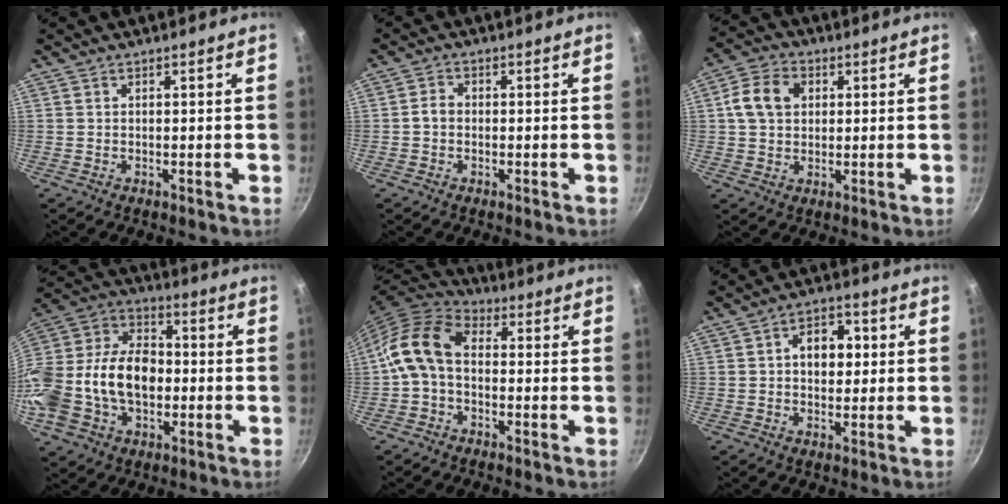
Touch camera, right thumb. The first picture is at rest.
{"total": 2.4, "force": [-0.4, 1.9, 1.4], "torque": [-0.018, 0.009, -0.013]}
{"total": 8.7, "force": [1.9, 6.6, 5.4], "torque": [-0.092, 0.011, 0.028]}
{"total": 24.7, "force": [-3.4, 16.7, 17.9], "torque": [-0.385, 0.029, -0.056]}
{"total": 11.1, "force": [-0.4, 7.4, 8.2], "torque": [-0.156, 0.029, -0.023]}
{"total": 7.3, "force": [1.1, 4.9, 5.3], "torque": [-0.052, 0.011, 0.010]}